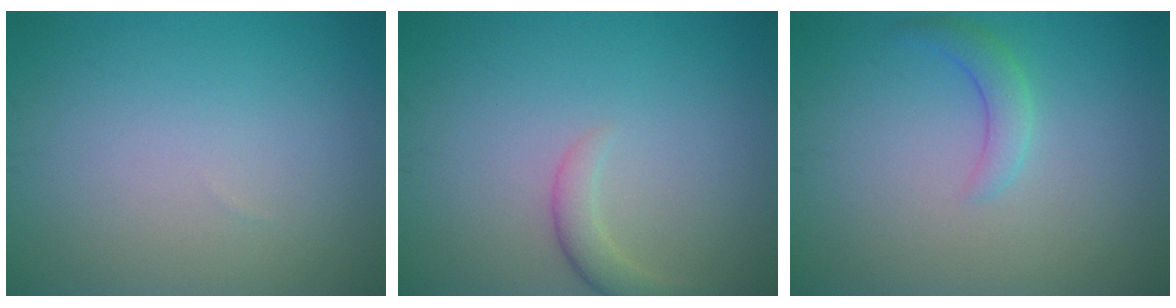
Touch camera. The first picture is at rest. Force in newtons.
{"total": 2.0, "press": 2.0, "slide": 0.2}
{"total": 1.9, "press": 1.9, "slide": 0.1}